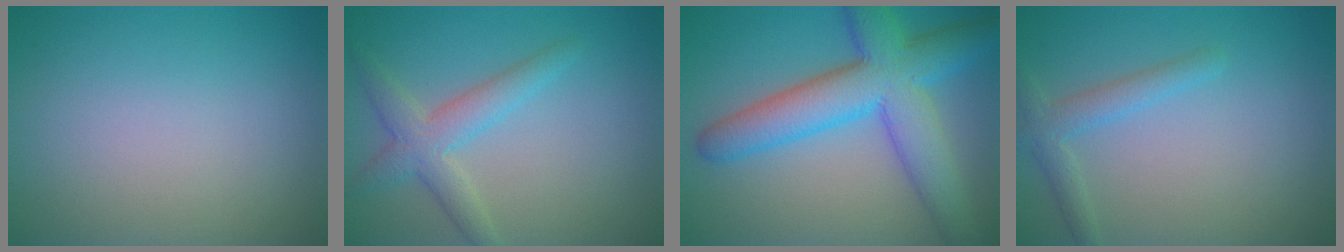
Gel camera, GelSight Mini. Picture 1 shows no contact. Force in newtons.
{"total": 3.6, "press": 3.5, "slide": 0.3}
{"total": 9.0, "press": 9.0, "slide": 0.2}
{"total": 2.2, "press": 2.2, "slide": 0.0}